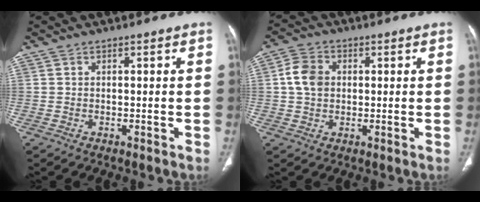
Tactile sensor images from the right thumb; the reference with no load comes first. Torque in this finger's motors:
{"motor_torque": [1.05, 0.71, 0.59, -0.49, 0.06]}